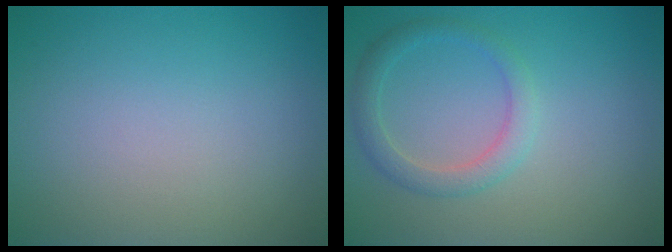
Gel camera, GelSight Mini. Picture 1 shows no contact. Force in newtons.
{"total": 2.3, "press": 2.3, "slide": 0.1}